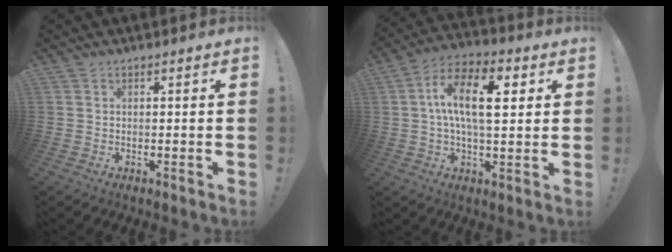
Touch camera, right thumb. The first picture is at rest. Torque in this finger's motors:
{"motor_torque": [0.84, 0.99, 0.68, 0.66, 0.13]}